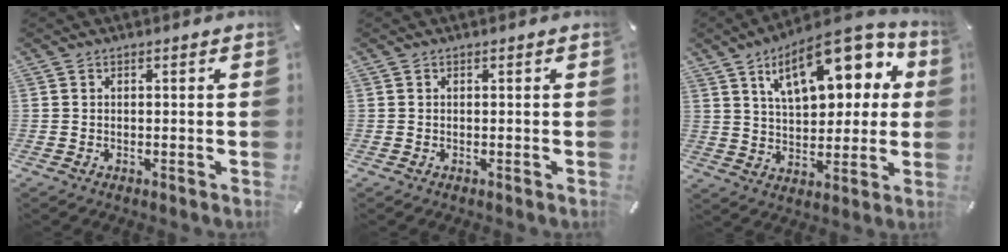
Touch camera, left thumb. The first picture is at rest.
{"total": 0.0}
{"total": 19.0, "force": [8.7, 9.7, 13.8], "torque": [-0.213, -0.021, 0.145]}